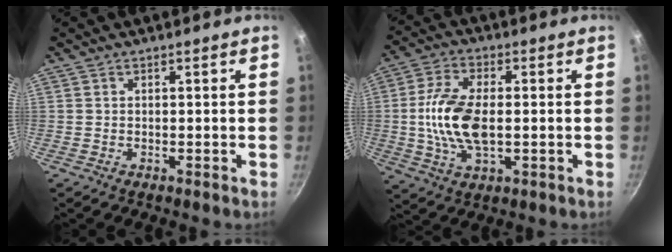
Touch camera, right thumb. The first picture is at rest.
{"total": 12.1, "force": [-0.3, 6.2, 10.4], "torque": [-0.204, 0.011, -0.012]}